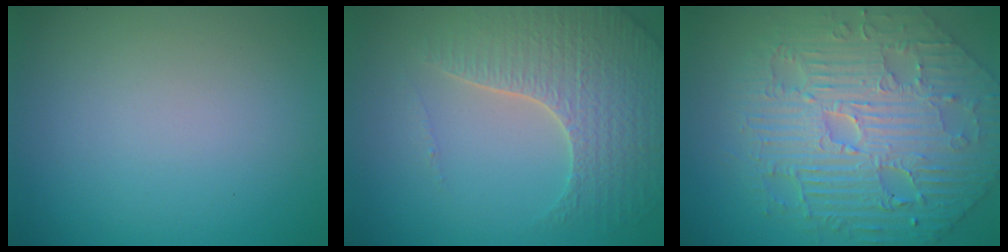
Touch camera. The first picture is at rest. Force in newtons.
{"total": 5.3, "press": 4.5, "slide": 2.8}
{"total": 8.2, "press": 6.6, "slide": 4.8}